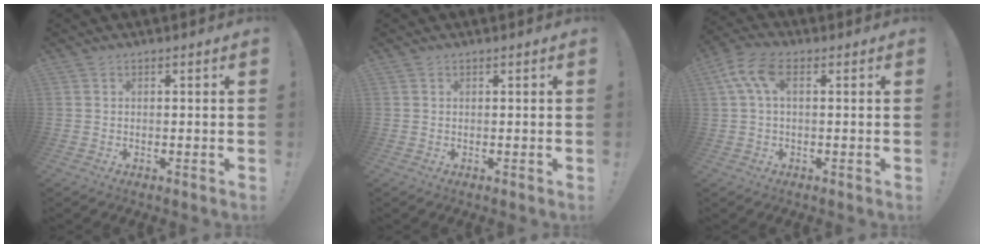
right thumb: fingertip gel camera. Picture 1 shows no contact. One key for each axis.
{"total": 0.0}
{"total": 8.1, "fx": 2.0, "fy": 3.8, "fz": 6.9, "tx": -0.153, "ty": 0.002, "tz": 0.041}